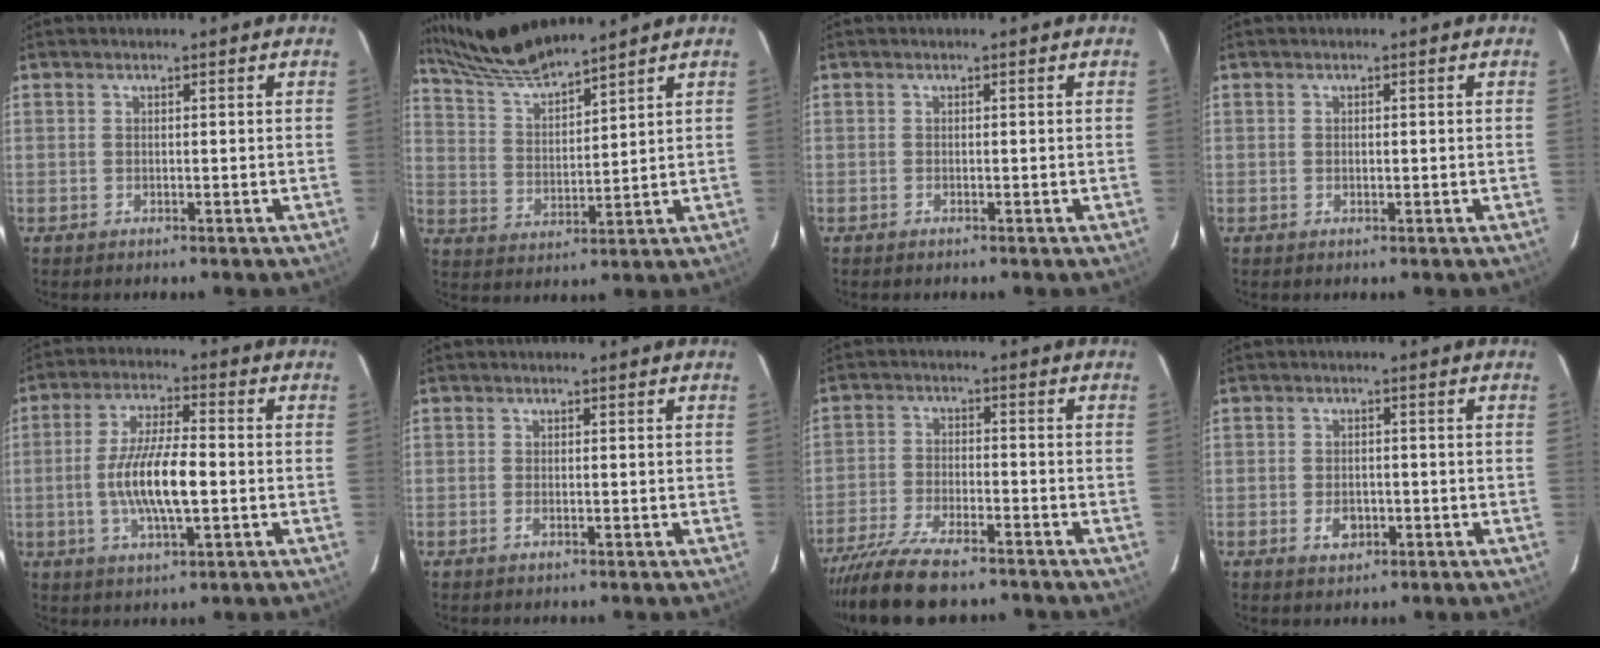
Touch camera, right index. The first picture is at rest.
{"total": 11.0, "force": [10.1, 0.4, 4.4], "torque": [-0.084, -0.001, 0.196]}
{"total": 0.0}
{"total": 0.6, "force": [0.0, 0.4, 0.4], "torque": [-0.008, 0.002, 0.000]}
{"total": 10.9, "force": [-1.8, 2.7, 10.4], "torque": [-0.202, -0.001, -0.033]}
{"total": 0.9, "force": [-0.5, 0.3, 0.6], "torque": [-0.012, -0.001, -0.010]}
{"total": 12.7, "force": [-10.5, 3.3, 6.3], "torque": [-0.146, -0.031, -0.186]}
{"total": 3.6, "force": [-1.4, 2.5, 2.2], "torque": [-0.042, -0.001, -0.020]}